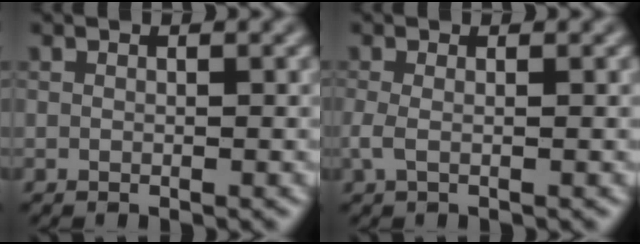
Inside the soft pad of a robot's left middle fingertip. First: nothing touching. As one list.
[{"total": 1.3, "force": [-0.2, 0.5, 1.2], "torque": [-0.030, -0.001, -0.007]}]